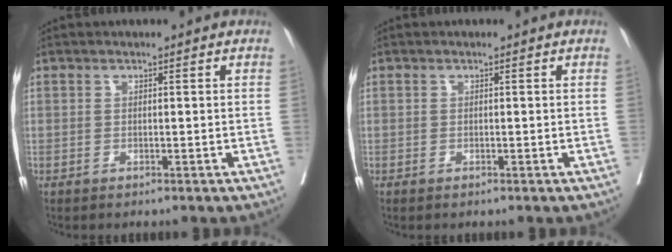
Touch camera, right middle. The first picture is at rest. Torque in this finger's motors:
{"motor_torque": [-0.17, 0.04, 0.05, 0.01]}